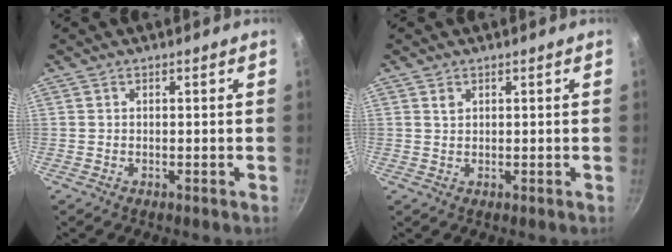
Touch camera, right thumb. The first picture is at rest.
{"total": 1.3, "force": [0.7, 0.8, 0.7], "torque": [-0.012, -0.002, 0.013]}